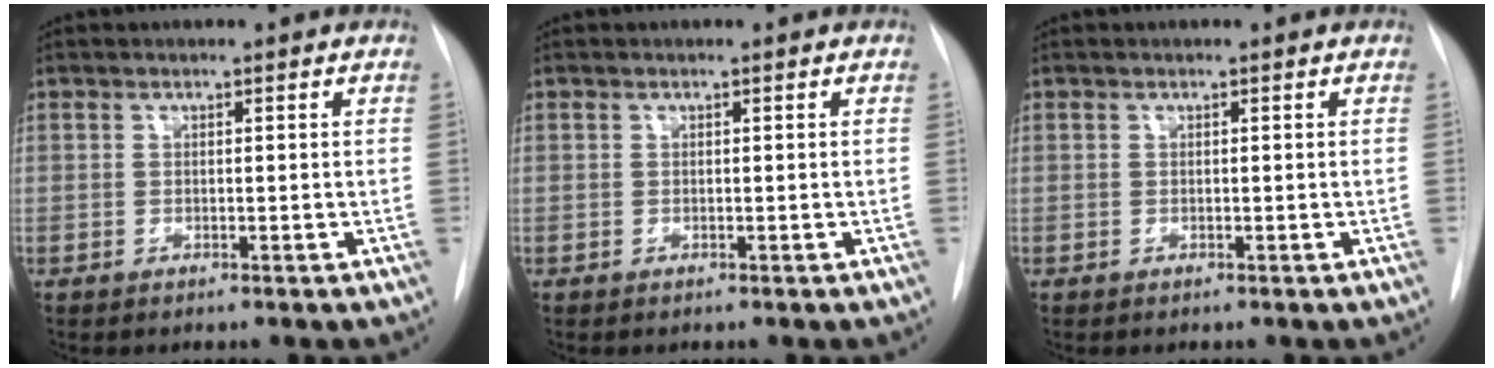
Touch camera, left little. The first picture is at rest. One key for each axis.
{"total": 0.0}
{"total": 0.0}